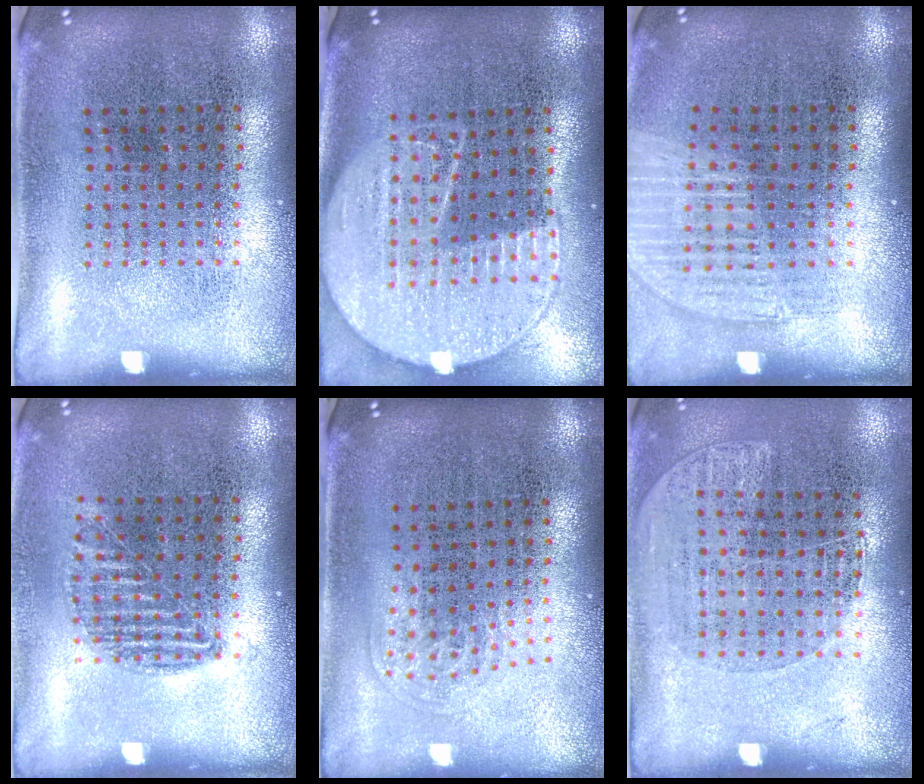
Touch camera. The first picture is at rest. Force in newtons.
{"total": 2.1, "press": 1.8, "slide": 1.1}
{"total": 1.2, "press": 1.1, "slide": 0.4}
{"total": 0.9, "press": 0.8, "slide": 0.3}
{"total": 0.9, "press": 0.6, "slide": 0.7}
{"total": 1.1, "press": 1.0, "slide": 0.5}